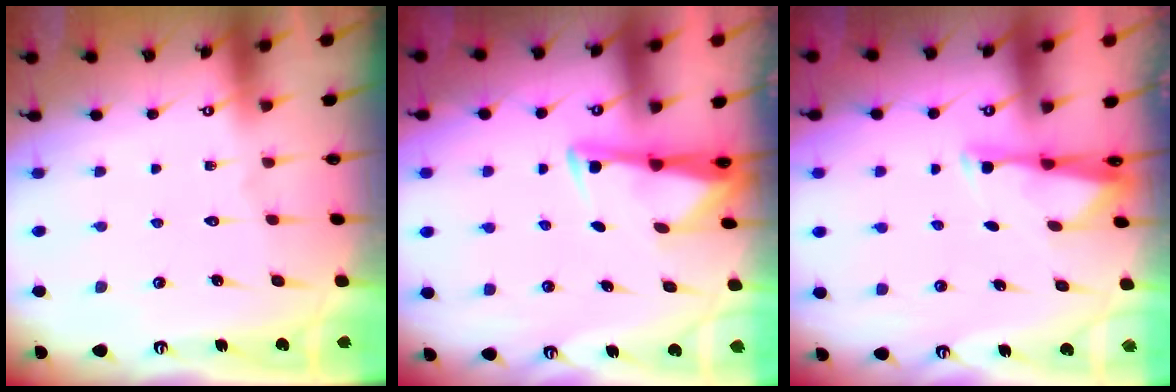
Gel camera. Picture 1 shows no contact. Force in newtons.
{"total": 2.9, "press": 2.9, "slide": 0.4}
{"total": 3.0, "press": 2.9, "slide": 0.5}